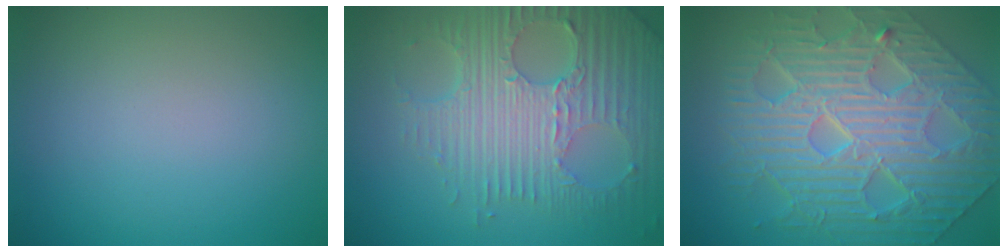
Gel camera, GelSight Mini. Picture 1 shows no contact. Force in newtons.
{"total": 8.2, "press": 5.8, "slide": 5.8}
{"total": 10.1, "press": 7.6, "slide": 6.6}